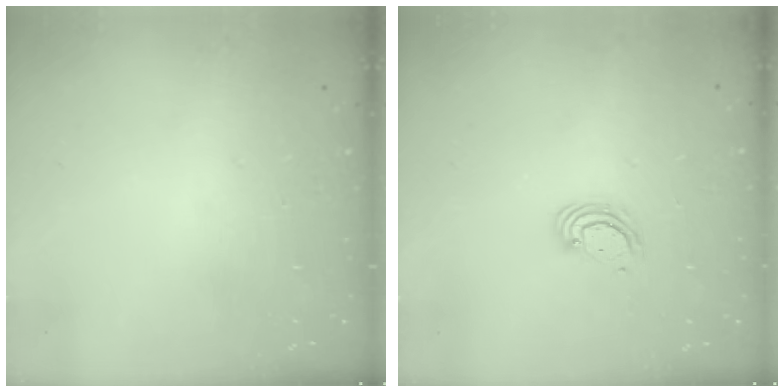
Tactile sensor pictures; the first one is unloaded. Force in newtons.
{"total": 2.8, "press": 2.8, "slide": 0.3}